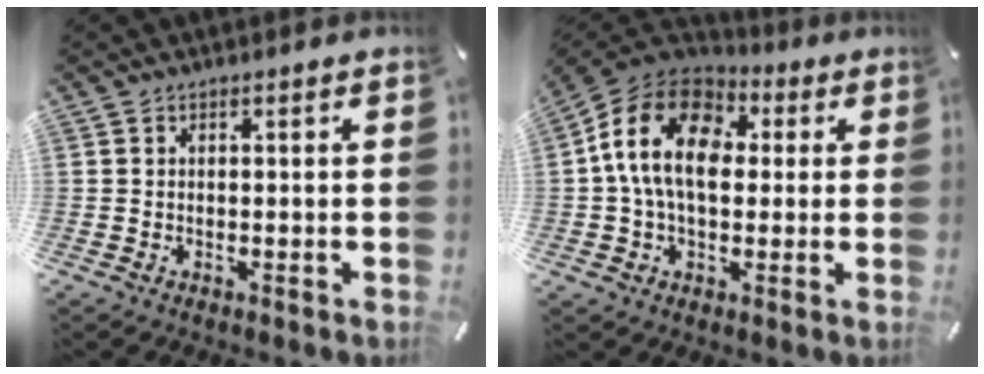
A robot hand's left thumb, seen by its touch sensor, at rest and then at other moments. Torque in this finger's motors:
{"motor_torque": [0.75, 0.76, 2.30, -0.47, 0.21]}